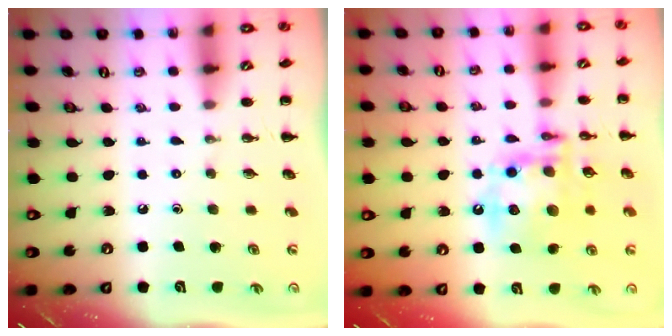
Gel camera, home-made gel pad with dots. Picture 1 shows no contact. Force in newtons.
{"total": 16.2, "press": 16.0, "slide": 3.0}